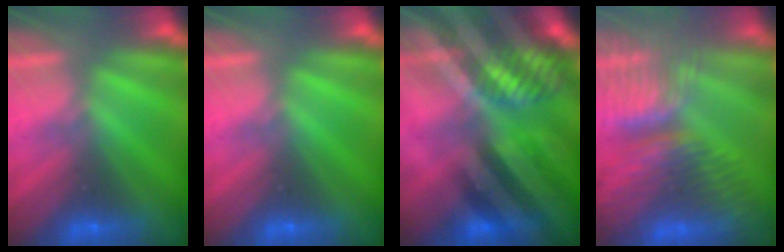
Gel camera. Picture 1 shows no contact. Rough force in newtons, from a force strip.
{"total": 0.0}
{"total": 8.0}
{"total": 13.7}